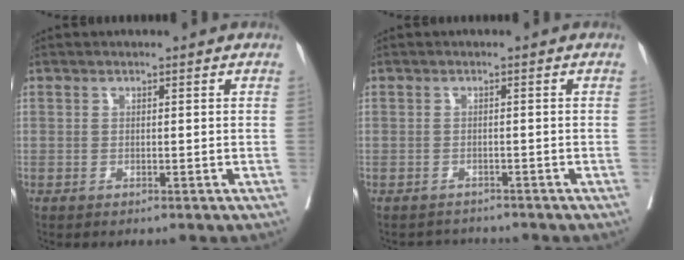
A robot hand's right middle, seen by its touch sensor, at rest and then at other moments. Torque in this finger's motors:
{"motor_torque": [-0.47, -0.42, -0.23, -0.06]}